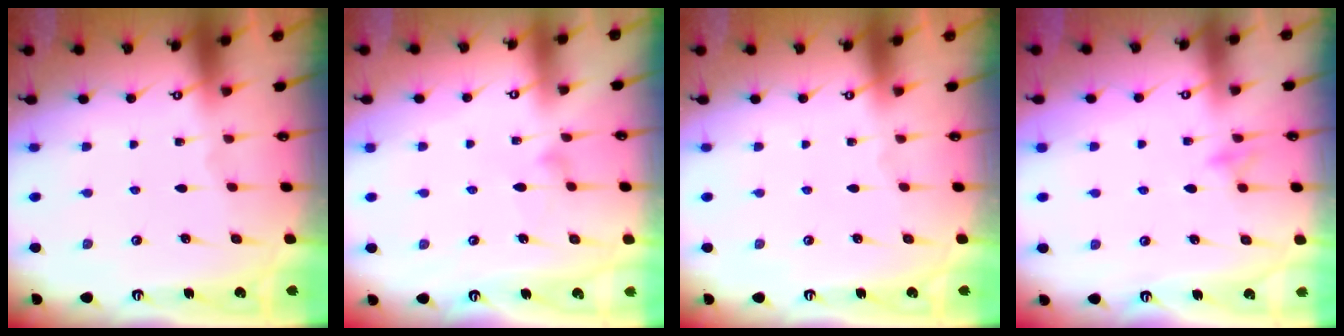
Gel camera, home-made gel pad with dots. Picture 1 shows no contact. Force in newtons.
{"total": 6.1, "press": 6.1, "slide": 0.3}
{"total": 0.0}
{"total": 8.7, "press": 8.6, "slide": 0.9}